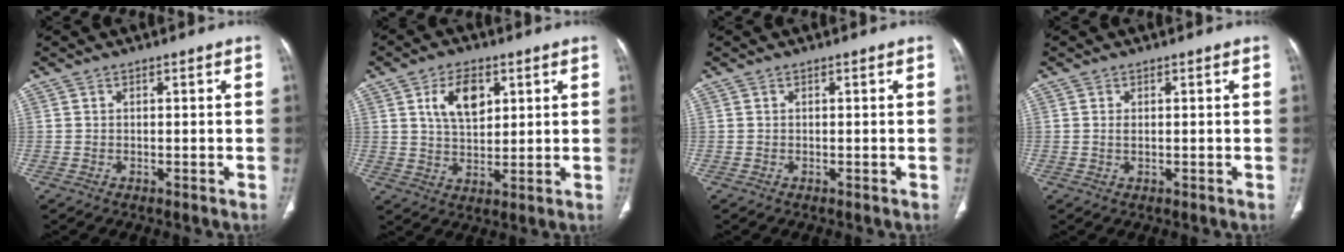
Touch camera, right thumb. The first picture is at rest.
{"total": 8.5, "force": [3.2, 4.9, 6.1], "torque": [-0.087, -0.014, 0.061]}
{"total": 0.0}
{"total": 1.0, "force": [0.2, 0.5, 0.9], "torque": [-0.020, -0.003, 0.005]}